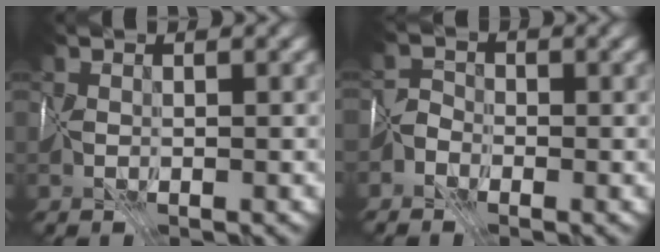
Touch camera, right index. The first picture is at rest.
{"total": 1.2, "force": [-1.0, 0.1, -0.6], "torque": [0.006, 0.011, -0.030]}